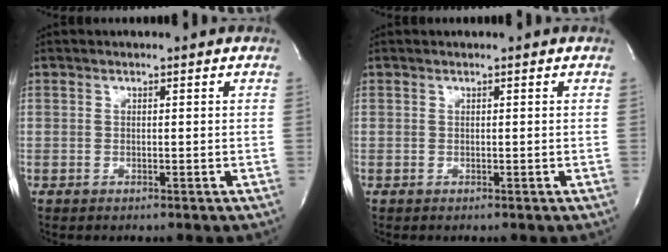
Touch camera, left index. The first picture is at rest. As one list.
[{"total": 0.0}]